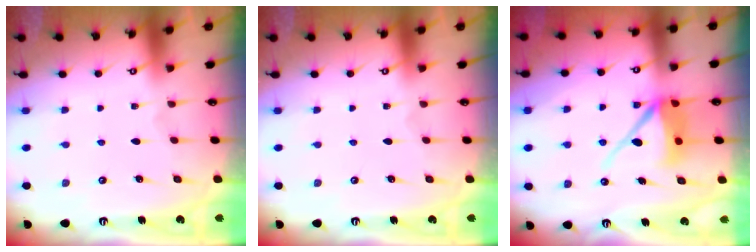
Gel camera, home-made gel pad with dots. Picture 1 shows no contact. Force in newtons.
{"total": 0.0}
{"total": 9.3, "press": 9.2, "slide": 1.4}